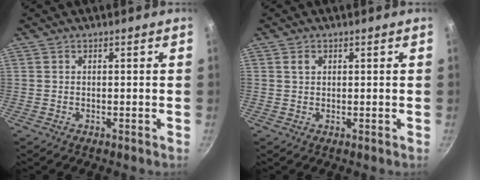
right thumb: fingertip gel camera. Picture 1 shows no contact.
{"total": 1.5, "force": [0.6, 1.1, 0.8], "torque": [-0.013, 0.000, 0.012]}